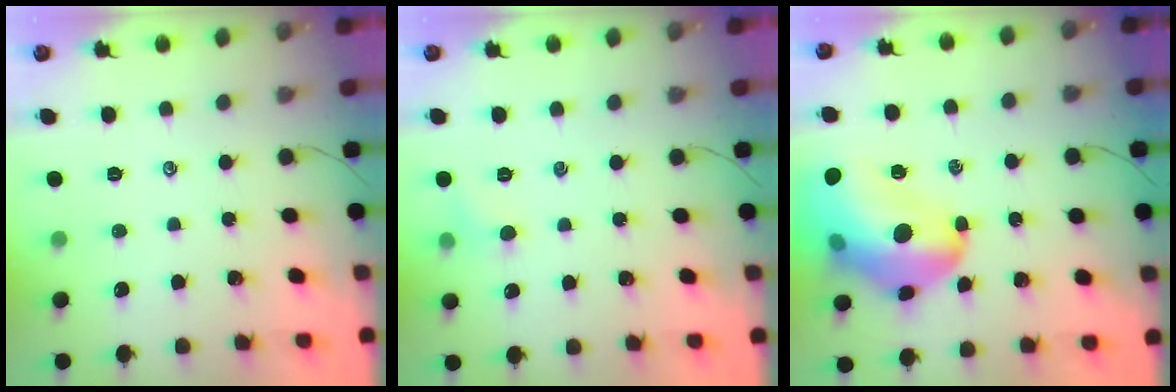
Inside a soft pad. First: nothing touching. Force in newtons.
{"total": 5.4, "press": 5.1, "slide": 1.8}
{"total": 23.9, "press": 23.4, "slide": 4.7}